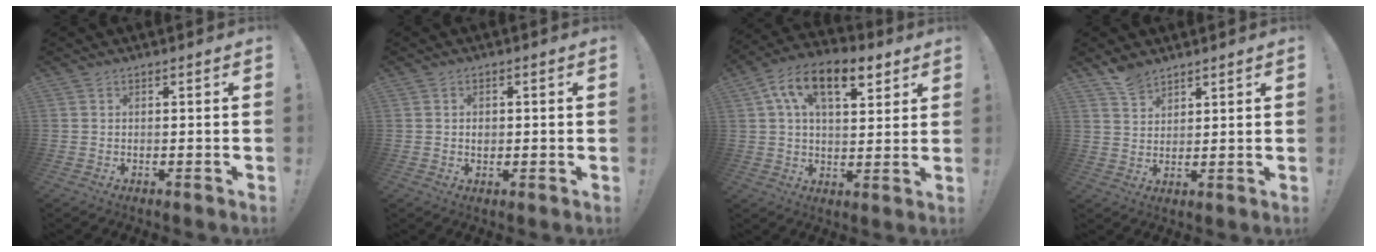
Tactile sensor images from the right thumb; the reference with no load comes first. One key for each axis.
{"total": 1.7, "fx": -0.2, "fy": 1.5, "fz": 0.8, "tx": 0.002, "ty": -0.002, "tz": -0.007}
{"total": 14.4, "fx": 6.6, "fy": 7.2, "fz": 10.6, "tx": -0.164, "ty": -0.017, "tz": 0.112}
{"total": 5.6, "fx": 4.7, "fy": 2.6, "fz": 1.4, "tx": -0.019, "ty": -0.026, "tz": 0.089}